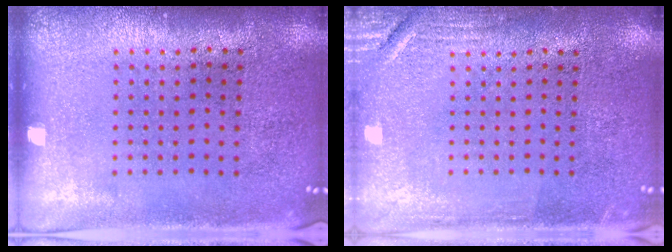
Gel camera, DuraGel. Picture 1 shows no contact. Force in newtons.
{"total": 2.3, "press": 2.2, "slide": 0.4}